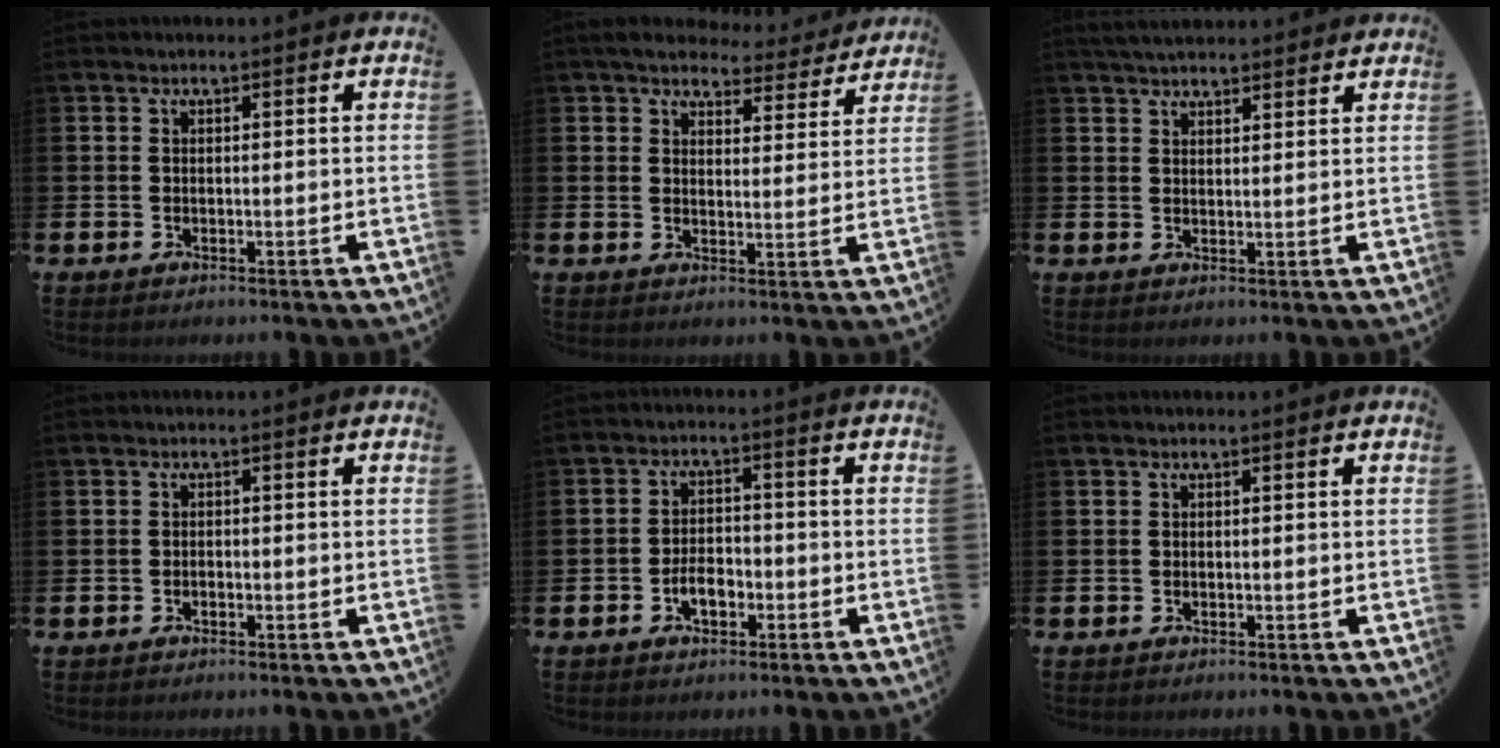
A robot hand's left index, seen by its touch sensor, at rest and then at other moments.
{"total": 5.6, "force": [5.1, 1.9, 1.1], "torque": [-0.034, -0.034, 0.090]}
{"total": 3.7, "force": [3.6, 0.7, 0.7], "torque": [-0.022, -0.011, 0.067]}
{"total": 0.6, "force": [-0.4, 0.4, 0.2], "torque": [-0.010, 0.003, -0.009]}
{"total": 3.6, "force": [-1.5, 2.0, 2.6], "torque": [-0.037, 0.001, -0.031]}
{"total": 0.0}